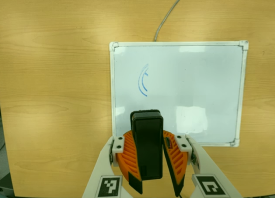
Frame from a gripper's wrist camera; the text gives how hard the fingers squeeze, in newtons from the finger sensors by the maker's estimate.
{"total": 12.5, "left": 11.6, "right": 13.3}